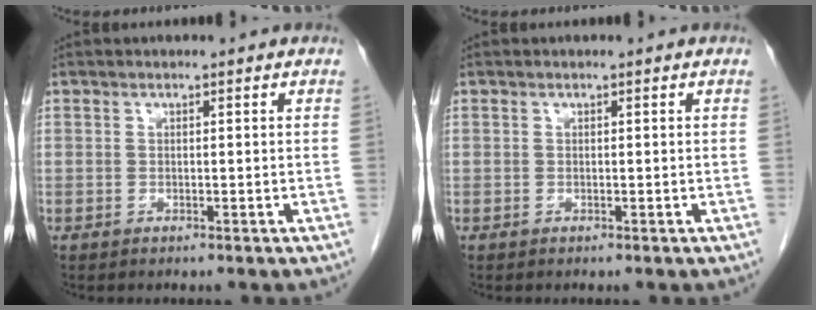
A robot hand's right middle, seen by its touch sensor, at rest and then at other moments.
{"total": 0.0}